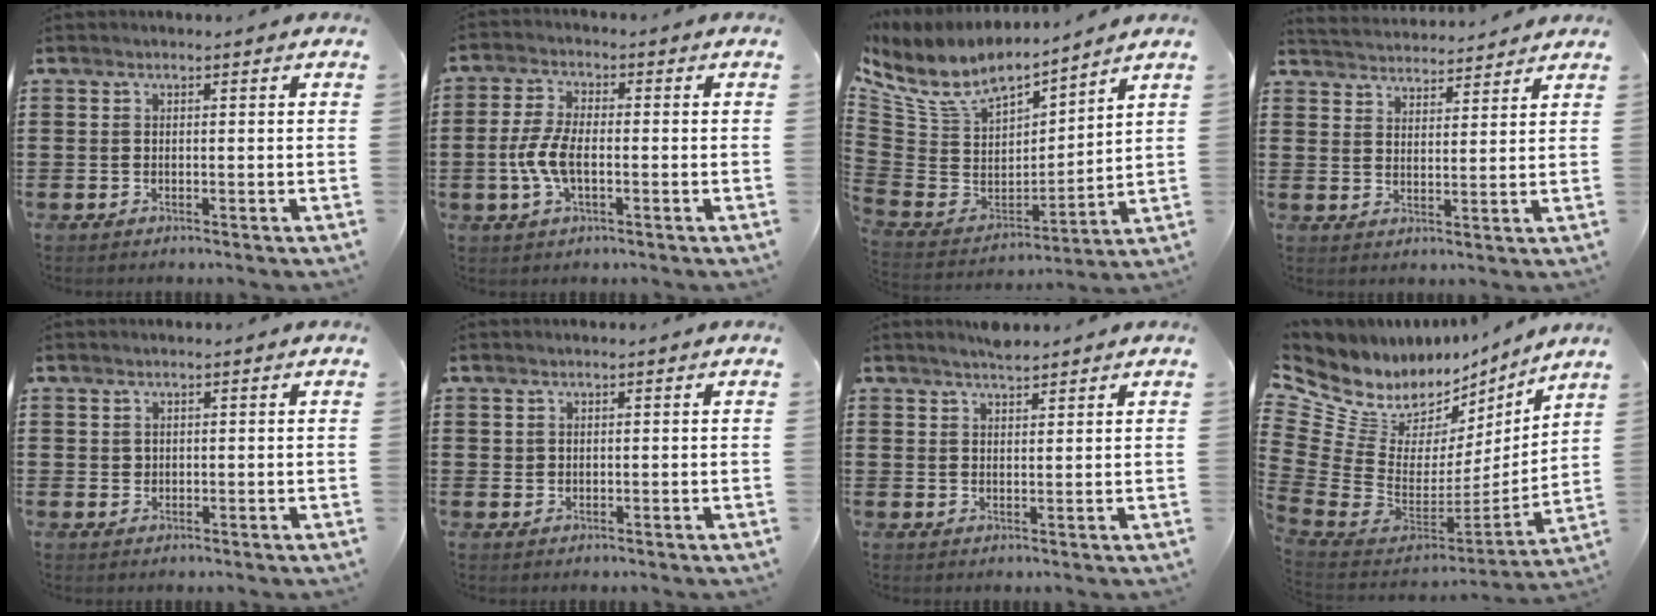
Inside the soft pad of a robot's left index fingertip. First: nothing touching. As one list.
[{"total": 5.9, "force": [-1.3, 2.6, 5.2], "torque": [-0.125, -0.005, -0.031]}, {"total": 8.8, "force": [6.9, 3.3, 4.3], "torque": [-0.121, -0.052, 0.122]}, {"total": 3.4, "force": [3.3, -0.1, -0.5], "torque": [-0.005, -0.021, 0.060]}, {"total": 0.8, "force": [0.5, 0.6, 0.2], "torque": [-0.005, 0.003, 0.010]}, {"total": 0.8, "force": [0.4, 0.6, 0.2], "torque": [-0.006, 0.004, 0.009]}, {"total": 2.2, "force": [2.1, 0.1, 0.7], "torque": [-0.017, 0.004, 0.039]}, {"total": 7.8, "force": [5.0, 5.1, 3.0], "torque": [-0.103, -0.055, 0.088]}]